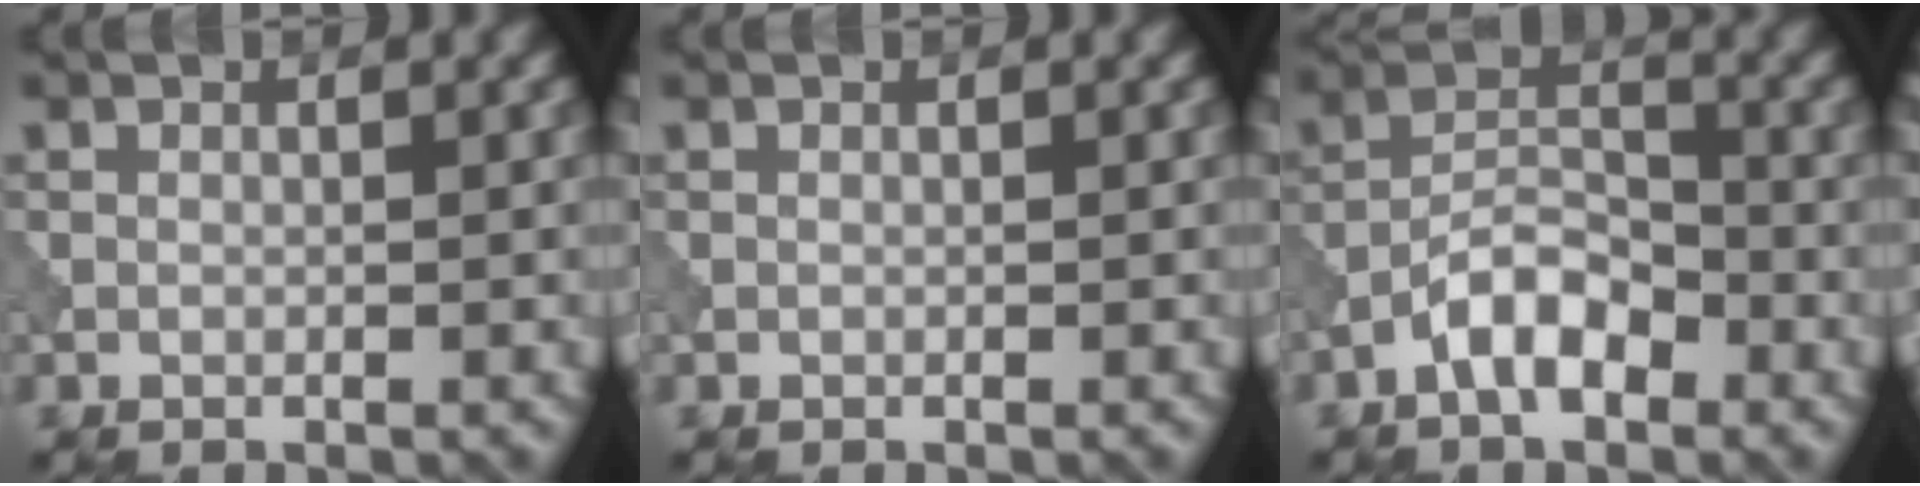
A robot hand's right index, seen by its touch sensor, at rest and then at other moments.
{"total": 0.0}
{"total": 4.5, "force": [-2.7, 2.0, 3.0], "torque": [-0.046, 0.012, -0.054]}